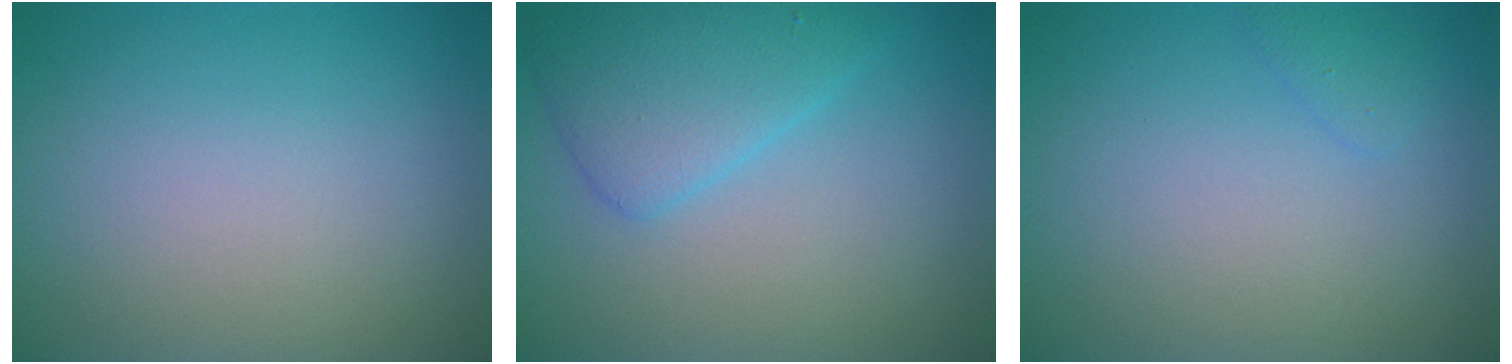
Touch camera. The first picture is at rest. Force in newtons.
{"total": 4.0, "press": 4.0, "slide": 0.2}
{"total": 0.9, "press": 0.9, "slide": 0.0}